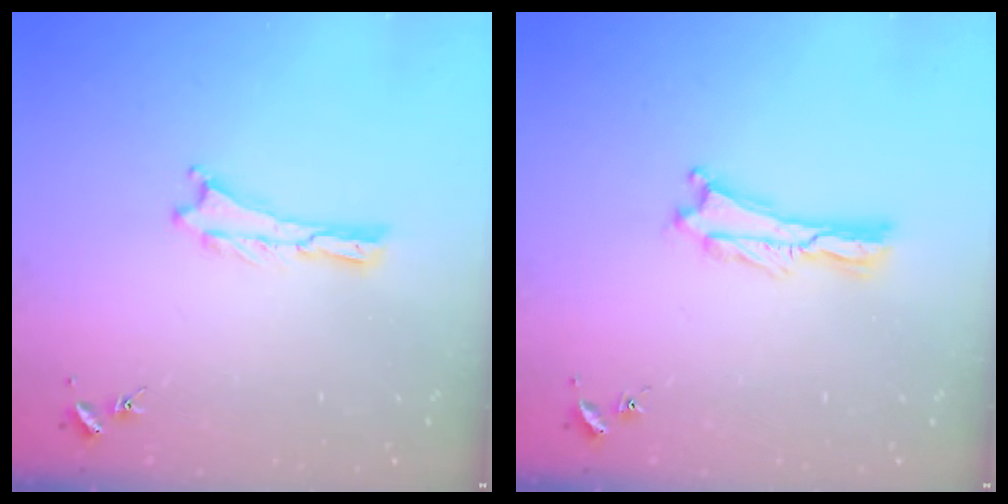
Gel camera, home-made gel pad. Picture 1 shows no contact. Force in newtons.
{"total": 0.6, "press": 0.5, "slide": 0.2}